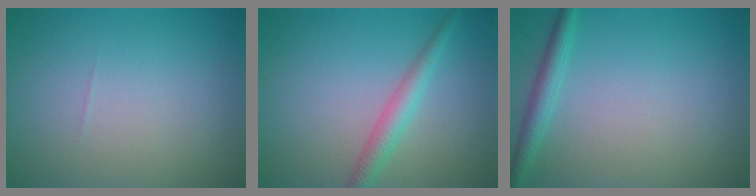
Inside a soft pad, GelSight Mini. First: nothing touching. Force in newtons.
{"total": 2.5, "press": 2.5, "slide": 0.1}
{"total": 2.1, "press": 2.1, "slide": 0.1}